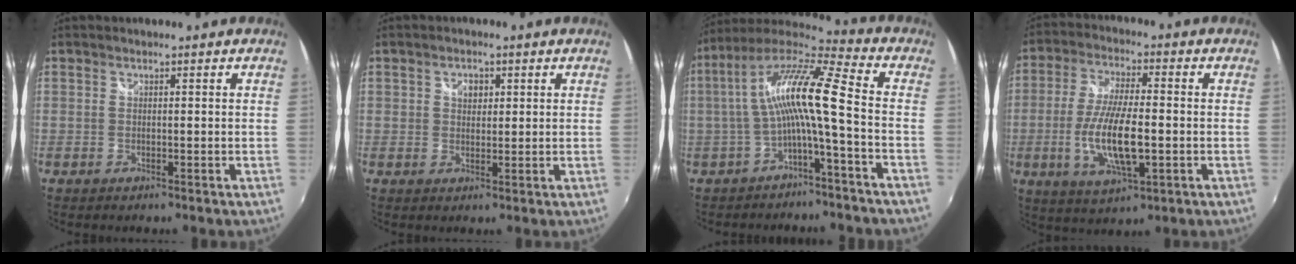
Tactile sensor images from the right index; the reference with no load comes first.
{"total": 2.7, "force": [0.8, 2.2, 1.3], "torque": [-0.015, 0.005, 0.013]}
{"total": 12.5, "force": [-1.7, 0.5, 12.4], "torque": [-0.240, 0.017, -0.032]}
{"total": 12.7, "force": [-2.8, 3.7, 11.9], "torque": [-0.238, -0.010, -0.051]}